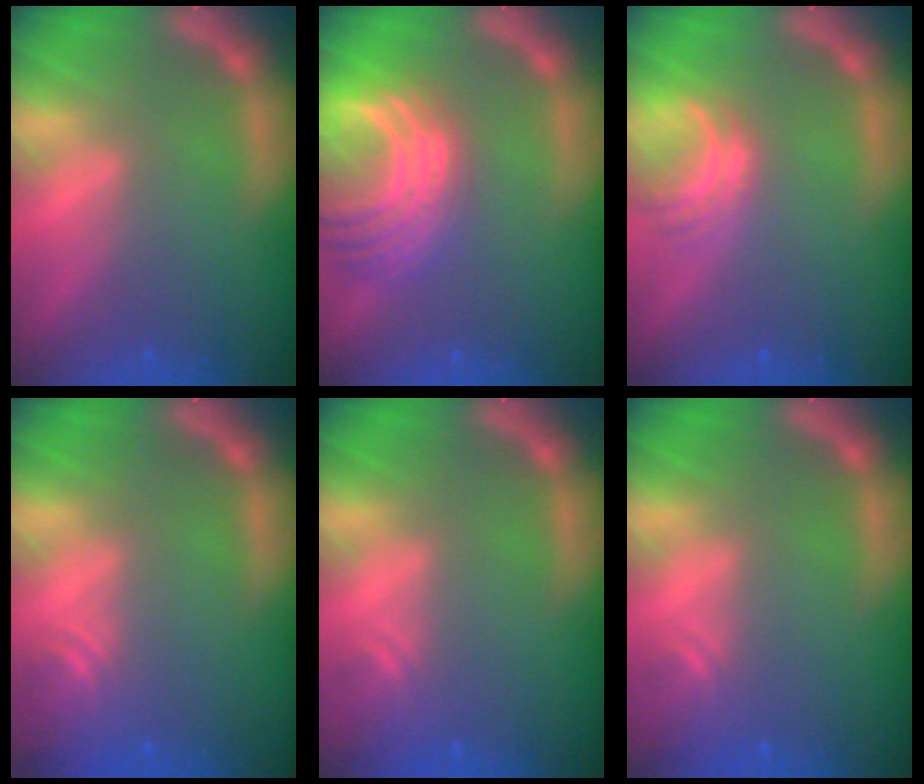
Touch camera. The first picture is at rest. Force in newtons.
{"total": 10.0}
{"total": 3.0}
{"total": 3.0}
{"total": 1.9}
{"total": 1.9}